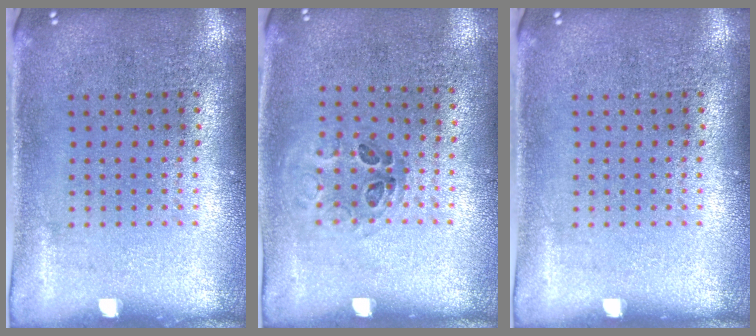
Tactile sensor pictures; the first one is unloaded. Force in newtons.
{"total": 1.1, "press": 0.7, "slide": 0.8}
{"total": 0.0}